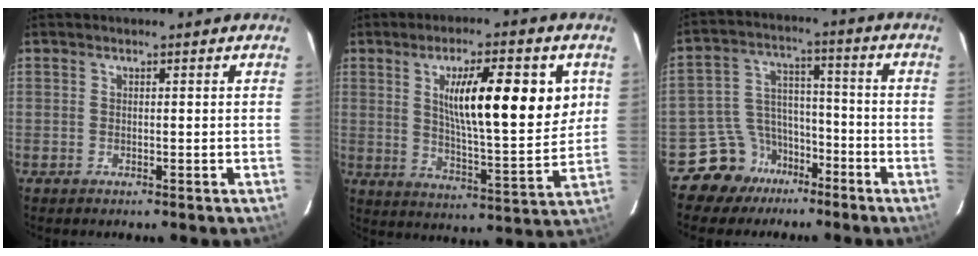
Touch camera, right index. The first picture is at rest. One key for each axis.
{"total": 16.0, "fx": 4.6, "fy": 3.1, "fz": 15.0, "tx": -0.234, "ty": 0.005, "tz": 0.077}
{"total": 9.4, "fx": -6.0, "fy": 7.2, "fz": 0.8, "tx": -0.018, "ty": 0.048, "tz": -0.093}